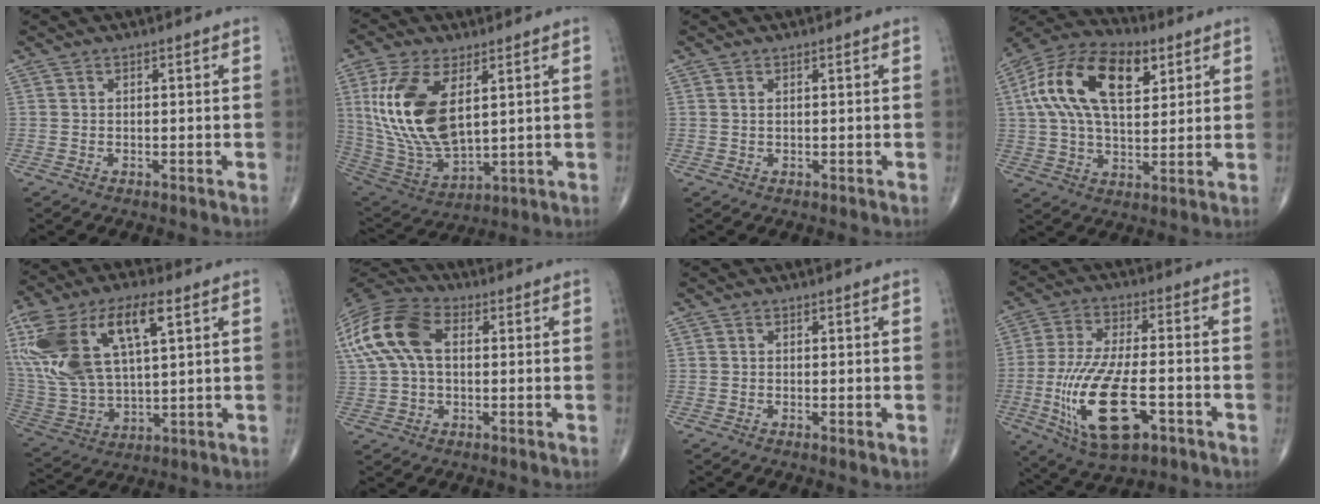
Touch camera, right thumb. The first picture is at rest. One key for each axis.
{"total": 18.8, "fx": 4.6, "fy": 9.4, "fz": 15.6, "tx": -0.317, "ty": -0.024, "tz": 0.101}
{"total": 0.6, "fx": 0.3, "fy": 0.2, "fz": 0.5, "tx": -0.013, "ty": 0.004, "tz": 0.007}
{"total": 19.8, "fx": 6.5, "fy": 10.6, "fz": 15.3, "tx": -0.272, "ty": 0.007, "tz": 0.107}
{"total": 24.3, "fx": 8.8, "fy": 11.0, "fz": 19.8, "tx": -0.424, "ty": 0.005, "tz": 0.169}
{"total": 16.0, "fx": 3.2, "fy": 9.6, "fz": 12.4, "tx": -0.274, "ty": 0.028, "tz": 0.053}
{"total": 1.0, "fx": -0.1, "fy": 0.2, "fz": 1.0, "tx": -0.023, "ty": -0.006, "tz": -0.004}
{"total": 17.8, "fx": -5.4, "fy": 7.3, "fz": 15.3, "tx": -0.312, "ty": 0.009, "tz": -0.085}